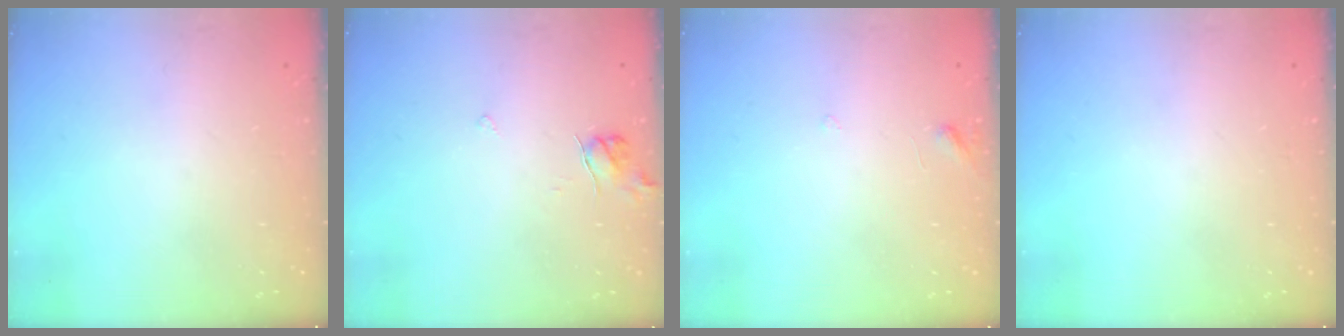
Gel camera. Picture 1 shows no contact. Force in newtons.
{"total": 4.6, "press": 4.6, "slide": 0.5}
{"total": 3.8, "press": 3.8, "slide": 0.5}
{"total": 0.0}